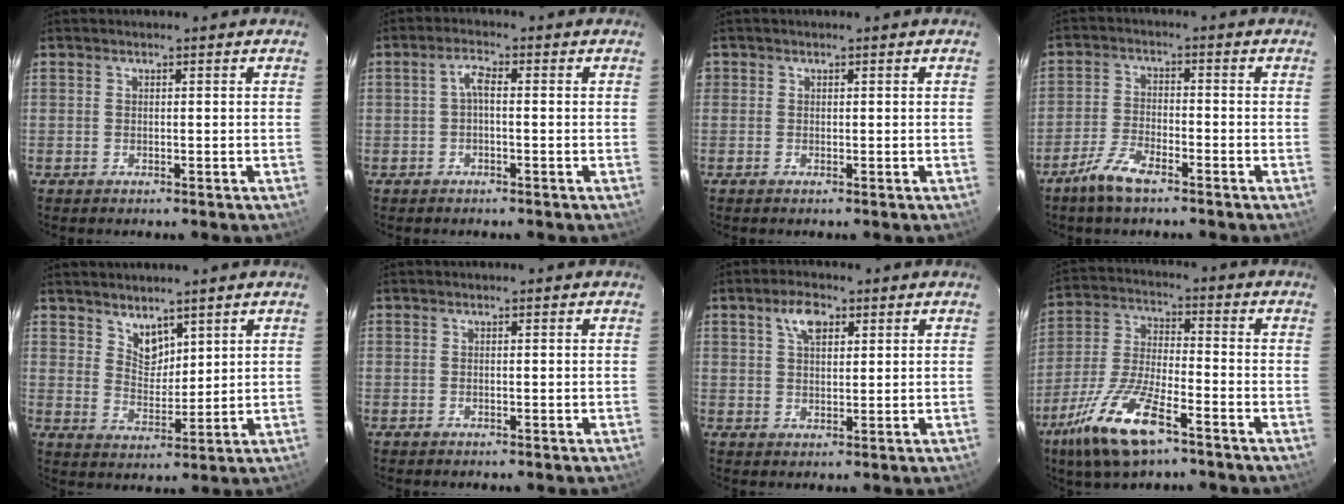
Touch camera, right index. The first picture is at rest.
{"total": 2.2, "force": [-0.3, 0.7, 2.1], "torque": [-0.044, 0.009, -0.005]}
{"total": 0.5, "force": [0.0, 0.5, -0.1], "torque": [0.000, -0.001, -0.003]}
{"total": 6.3, "force": [-4.7, 1.8, 3.8], "torque": [-0.095, -0.002, -0.092]}
{"total": 5.1, "force": [4.1, 2.7, 1.6], "torque": [-0.018, 0.000, 0.080]}
{"total": 0.0}
{"total": 4.8, "force": [2.4, 2.5, 3.3], "torque": [-0.060, 0.012, 0.044]}
{"total": 14.7, "force": [-9.0, 4.3, 10.8], "torque": [-0.237, -0.025, -0.174]}